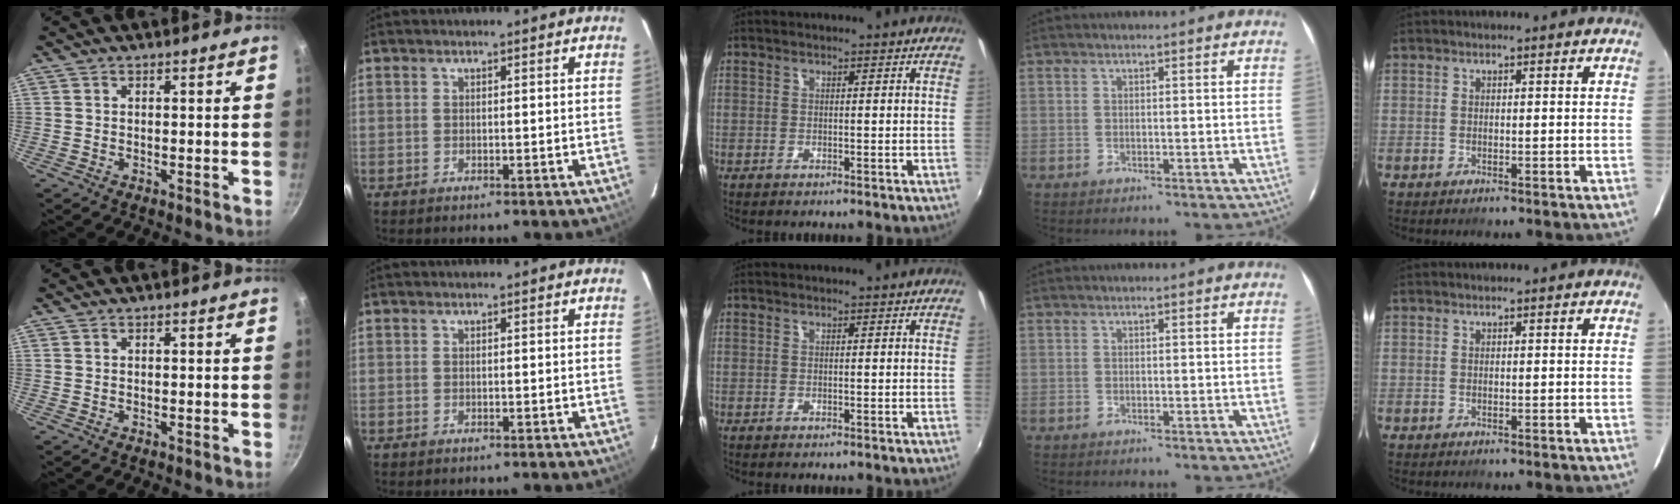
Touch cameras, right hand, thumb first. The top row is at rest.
{}